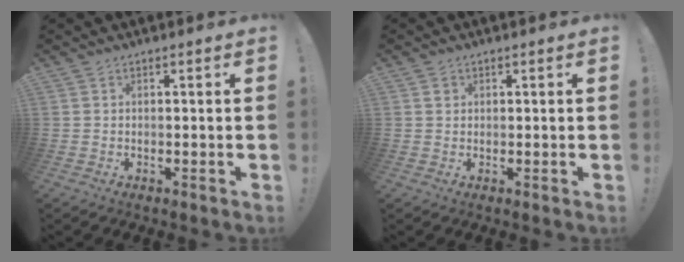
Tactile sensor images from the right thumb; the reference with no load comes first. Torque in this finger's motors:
{"motor_torque": [-0.12, 0.09, 0.26, -0.06, -0.01]}